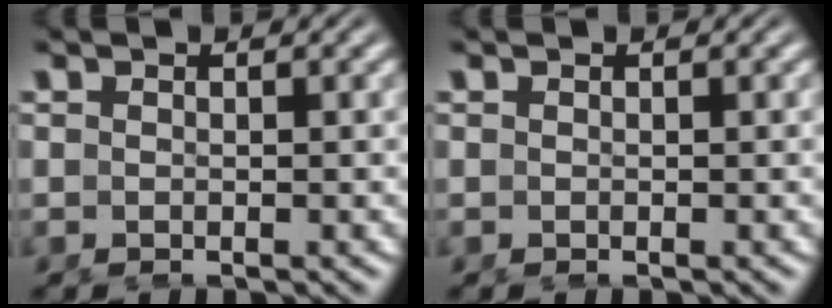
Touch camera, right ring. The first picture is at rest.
{"total": 0.0}